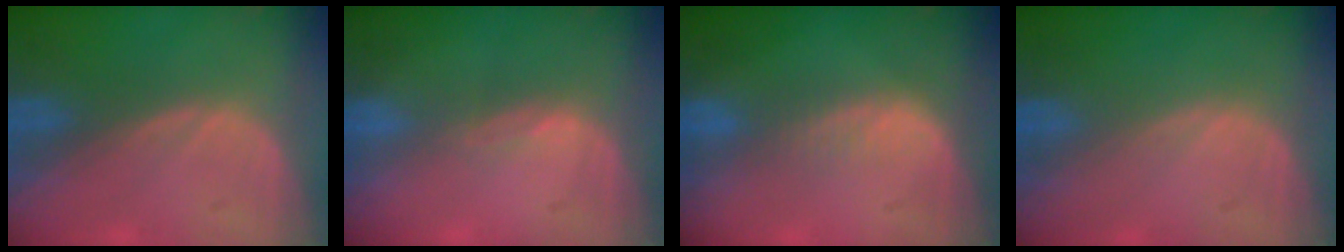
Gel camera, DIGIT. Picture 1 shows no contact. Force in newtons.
{"total": 1.0, "press": 0.7, "slide": 0.7}
{"total": 2.0, "press": 2.0, "slide": 0.1}
{"total": 0.0}